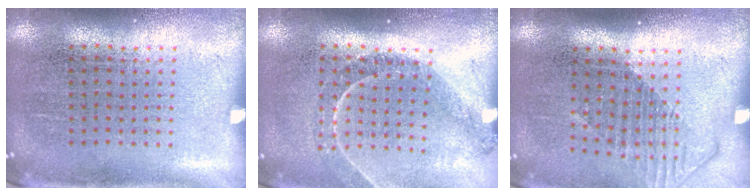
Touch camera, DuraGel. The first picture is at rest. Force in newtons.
{"total": 1.3, "press": 1.2, "slide": 0.2}
{"total": 1.4, "press": 1.1, "slide": 0.9}